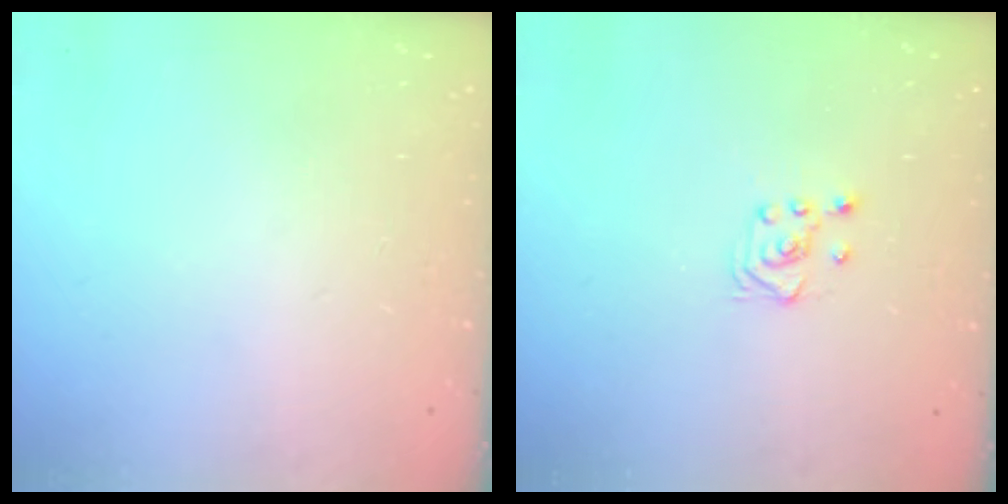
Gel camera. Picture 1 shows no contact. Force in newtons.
{"total": 3.4, "press": 3.3, "slide": 0.8}